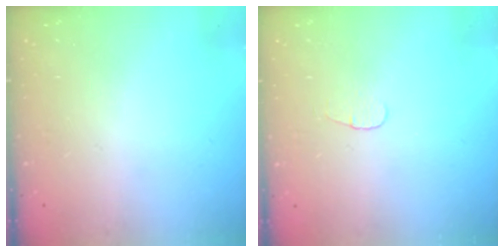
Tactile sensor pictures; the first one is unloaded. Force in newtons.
{"total": 3.4, "press": 3.3, "slide": 0.4}